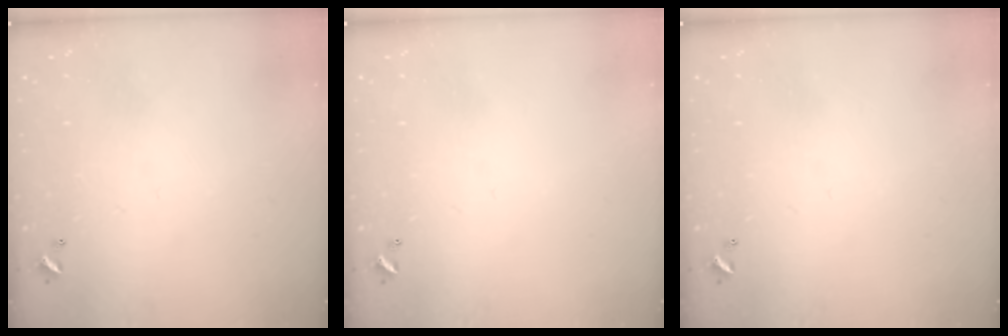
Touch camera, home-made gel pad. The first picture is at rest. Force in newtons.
{"total": 0.0}
{"total": 0.0}